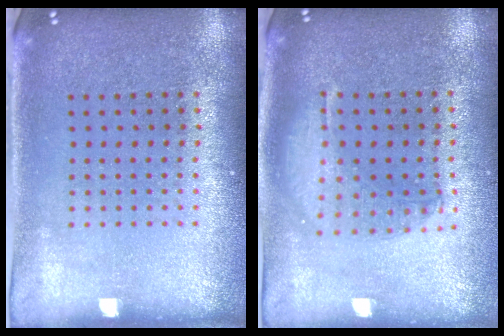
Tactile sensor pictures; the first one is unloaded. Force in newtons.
{"total": 1.3, "press": 1.3, "slide": 0.4}